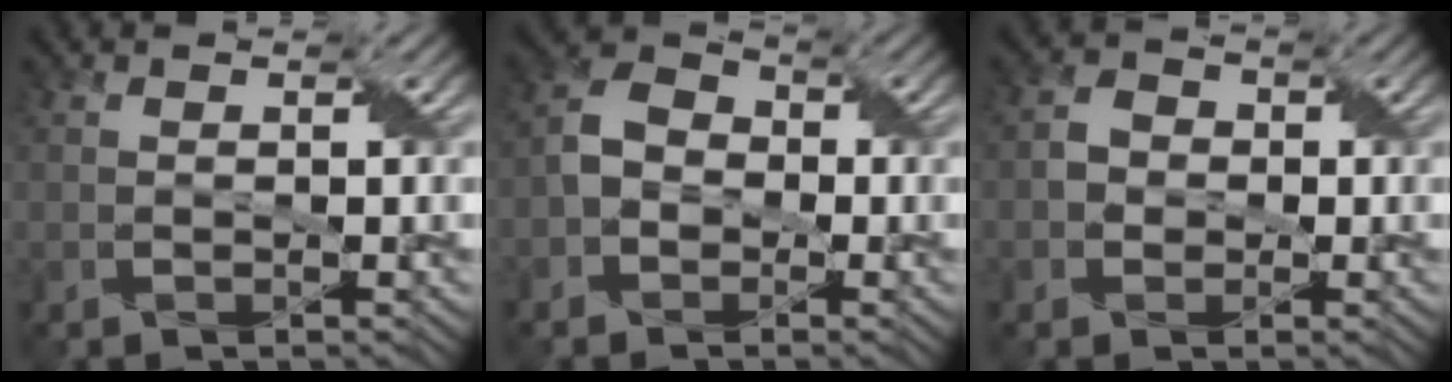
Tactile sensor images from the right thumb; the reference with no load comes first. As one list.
[{"total": 4.6, "force": [-1.5, 3.8, 2.1], "torque": [-0.052, 0.008, -0.040]}, {"total": 2.6, "force": [-0.4, 2.4, 0.9], "torque": [-0.021, 0.003, -0.012]}]